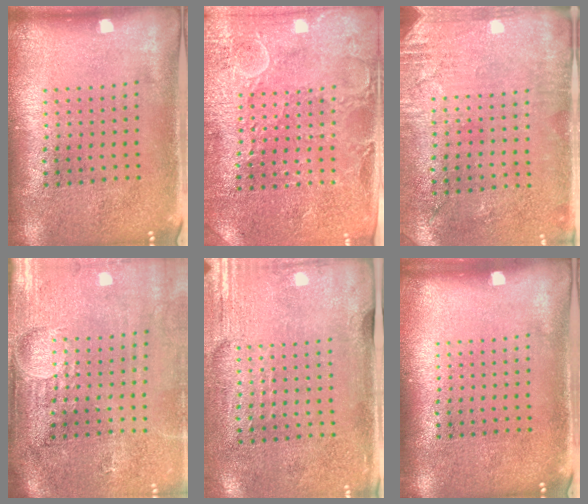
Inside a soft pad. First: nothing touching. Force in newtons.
{"total": 2.9, "press": 2.9, "slide": 0.4}
{"total": 2.8, "press": 2.3, "slide": 1.6}
{"total": 4.4, "press": 3.6, "slide": 2.6}
{"total": 3.0, "press": 2.5, "slide": 1.6}
{"total": 0.0}